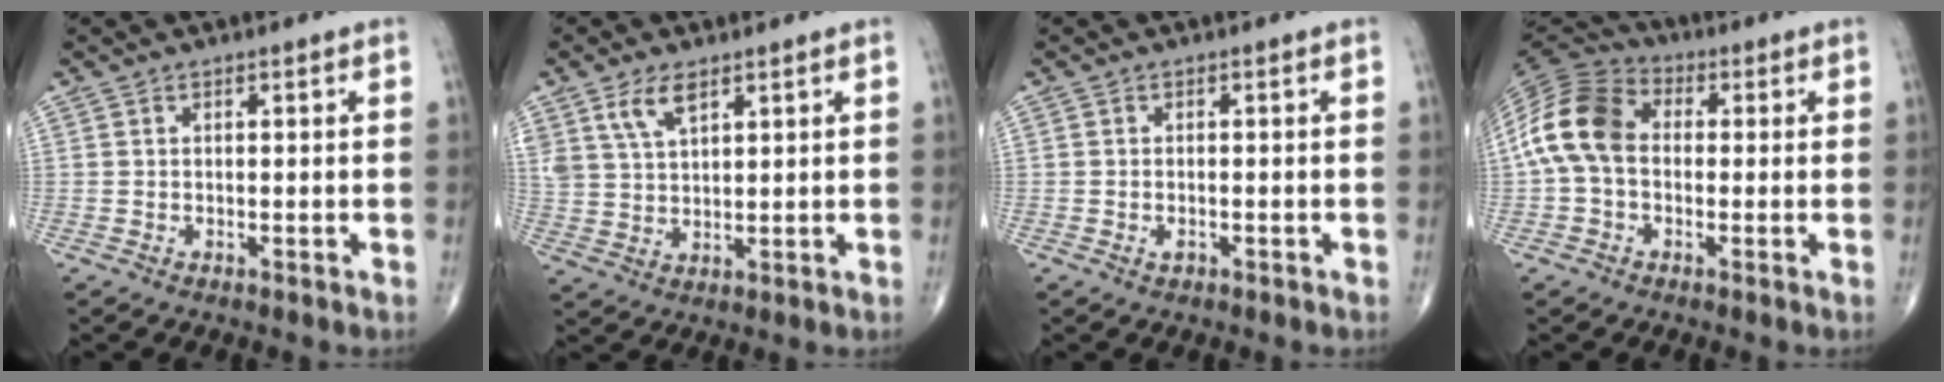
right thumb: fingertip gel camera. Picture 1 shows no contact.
{"total": 6.0, "force": [3.6, 2.8, 3.9], "torque": [-0.071, -0.016, 0.075]}
{"total": 0.9, "force": [-0.5, 0.5, 0.6], "torque": [-0.009, 0.003, -0.007]}
{"total": 12.3, "force": [0.0, 8.8, 8.6], "torque": [-0.168, 0.033, -0.015]}